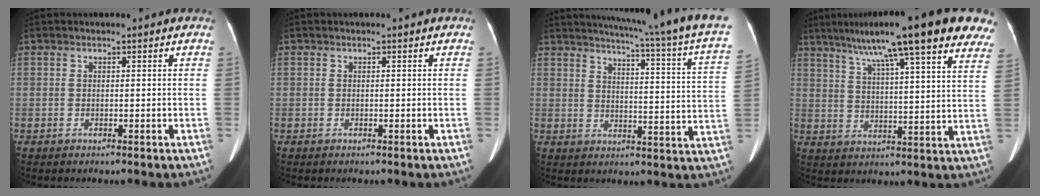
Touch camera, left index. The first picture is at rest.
{"total": 0.0}
{"total": 22.8, "force": [19.2, -1.3, 12.2], "torque": [-0.176, -0.061, 0.229]}
{"total": 24.3, "force": [17.5, 2.5, 16.6], "torque": [-0.245, 0.034, 0.227]}